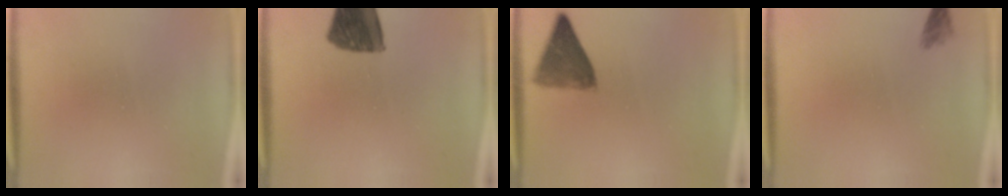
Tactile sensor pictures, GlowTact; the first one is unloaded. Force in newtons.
{"total": 10.5}
{"total": 7.1}
{"total": 1.6}